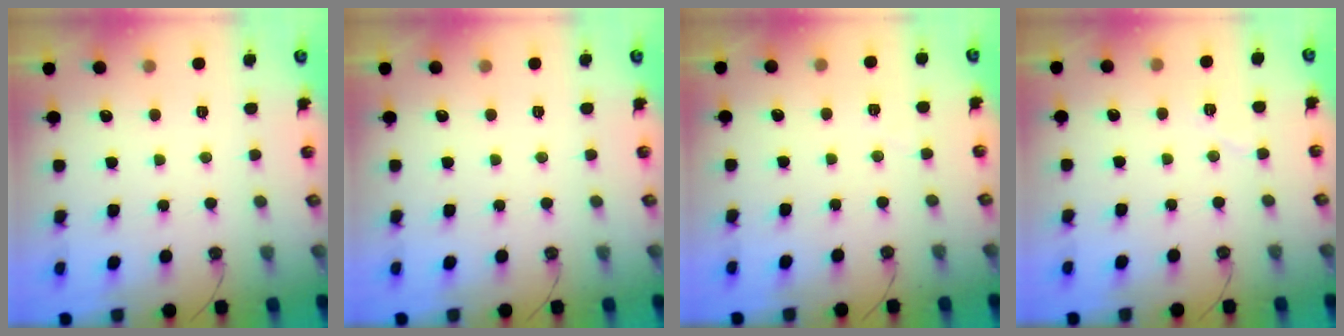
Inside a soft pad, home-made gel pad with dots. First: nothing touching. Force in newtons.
{"total": 0.0}
{"total": 1.6, "press": 1.4, "slide": 0.6}
{"total": 5.0, "press": 4.6, "slide": 1.8}